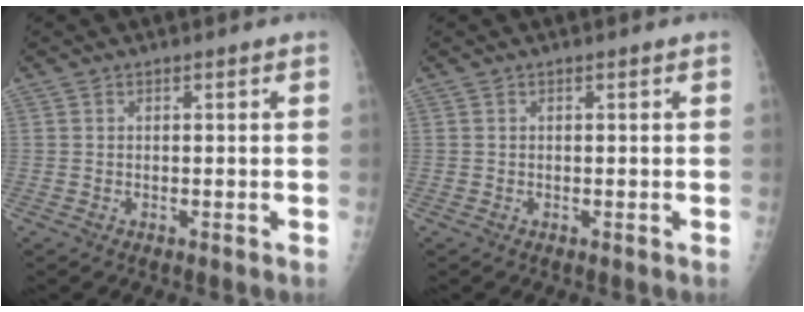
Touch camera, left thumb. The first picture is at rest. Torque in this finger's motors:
{"motor_torque": [0.00, 0.10, -0.01, 0.01, 0.00]}